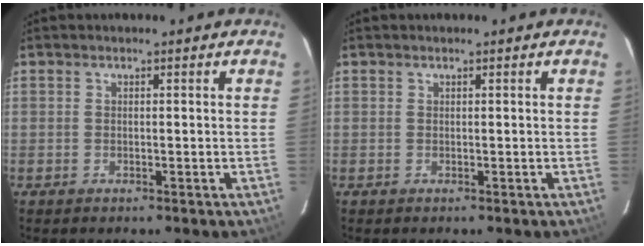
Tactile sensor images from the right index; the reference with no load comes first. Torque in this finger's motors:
{"motor_torque": [0.10, 0.03, 0.02, 0.01]}